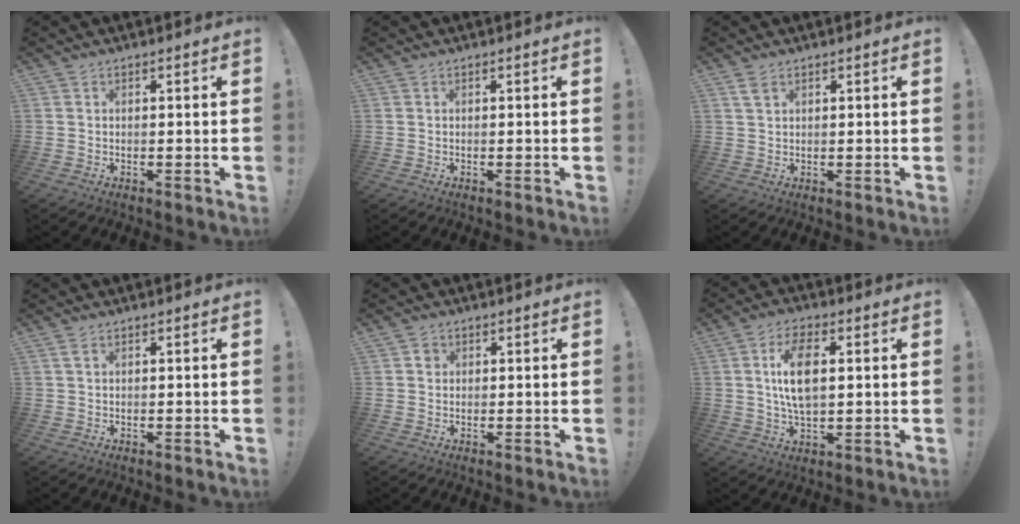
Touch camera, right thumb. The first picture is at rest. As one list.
[{"total": 0.0}, {"total": 2.6, "force": [1.5, 1.2, 1.7], "torque": [-0.024, -0.005, 0.026]}, {"total": 1.4, "force": [0.6, 0.6, 1.1], "torque": [-0.021, 0.001, 0.011]}, {"total": 2.0, "force": [0.5, 1.9, 0.6], "torque": [0.001, -0.001, 0.007]}, {"total": 11.5, "force": [2.1, 5.8, 9.7], "torque": [-0.168, -0.005, 0.032]}]